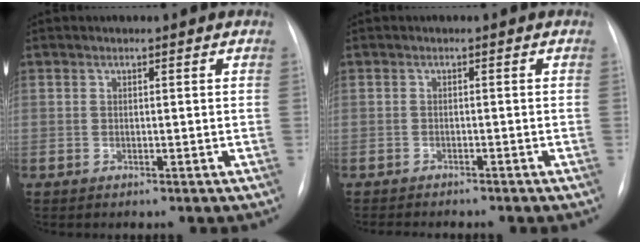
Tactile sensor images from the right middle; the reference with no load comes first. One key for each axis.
{"total": 3.9, "fx": -3.6, "fy": 0.4, "fz": 1.6, "tx": -0.023, "ty": -0.008, "tz": -0.047}